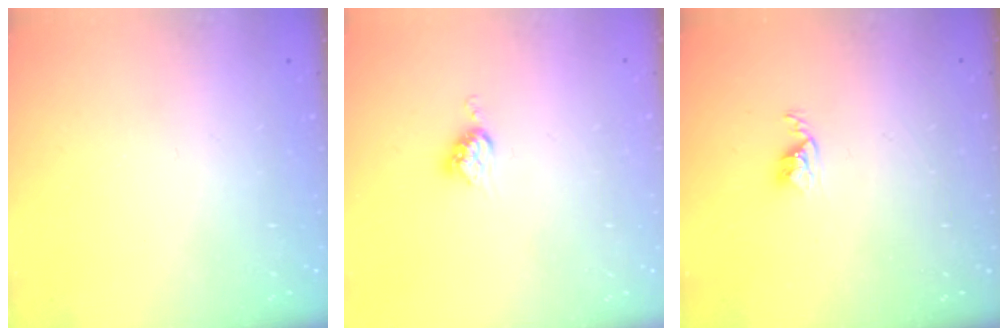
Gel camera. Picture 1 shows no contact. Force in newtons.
{"total": 5.8, "press": 5.8, "slide": 0.3}
{"total": 2.9, "press": 2.9, "slide": 0.4}